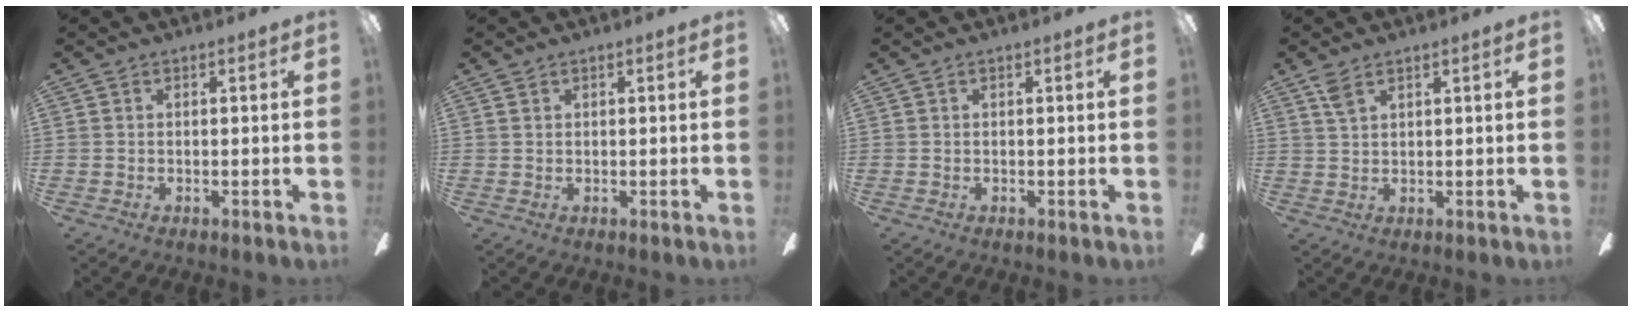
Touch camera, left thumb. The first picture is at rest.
{"total": 0.6, "force": [0.4, 0.5, 0.1], "torque": [-0.003, 0.004, 0.006]}
{"total": 0.0}
{"total": 3.2, "force": [2.2, 1.2, 1.9], "torque": [-0.045, 0.001, 0.040]}